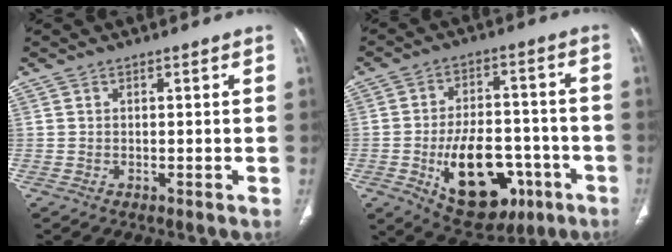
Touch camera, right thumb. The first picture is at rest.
{"total": 18.7, "force": [-6.7, 10.8, 13.8], "torque": [-0.179, 0.031, -0.084]}